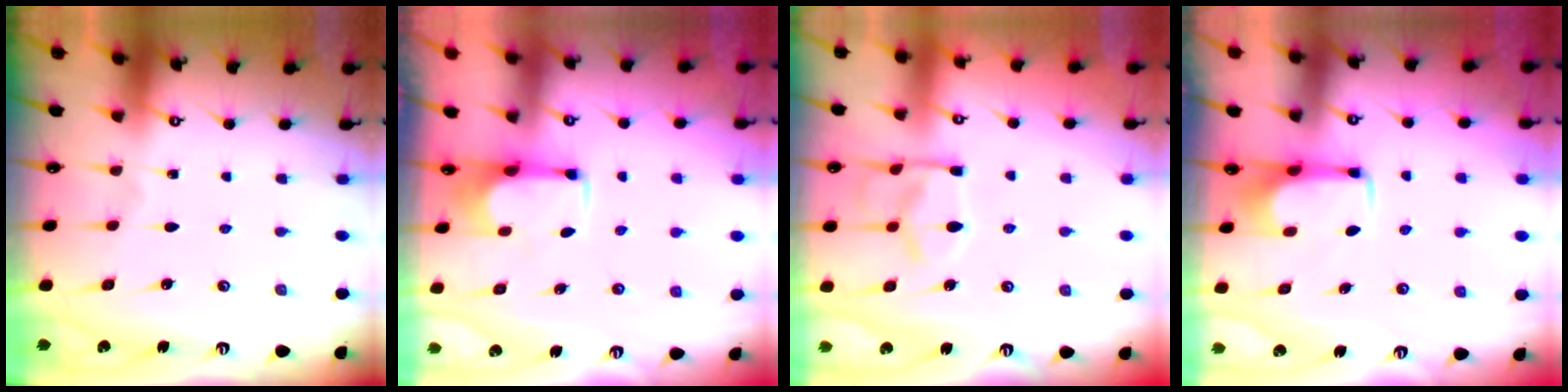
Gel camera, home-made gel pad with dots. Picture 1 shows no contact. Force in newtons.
{"total": 6.1, "press": 6.0, "slide": 1.3}
{"total": 11.8, "press": 11.8, "slide": 1.2}
{"total": 1.7, "press": 1.7, "slide": 0.4}